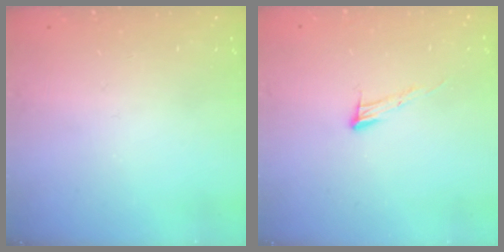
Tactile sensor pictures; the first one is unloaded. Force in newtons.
{"total": 6.4, "press": 6.4, "slide": 0.4}